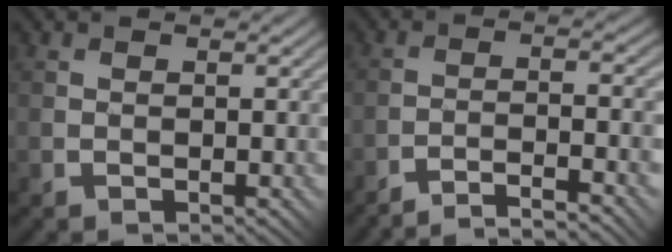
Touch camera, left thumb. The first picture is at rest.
{"total": 6.6, "force": [-5.2, -0.3, 4.1], "torque": [-0.063, 0.020, -0.087]}